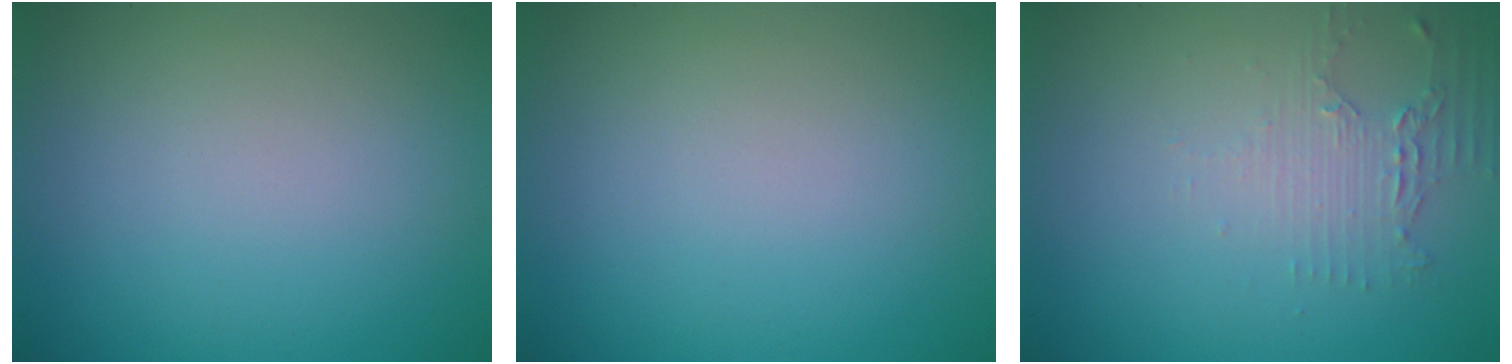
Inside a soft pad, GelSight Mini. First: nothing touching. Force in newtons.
{"total": 0.0}
{"total": 2.1, "press": 1.6, "slide": 1.4}